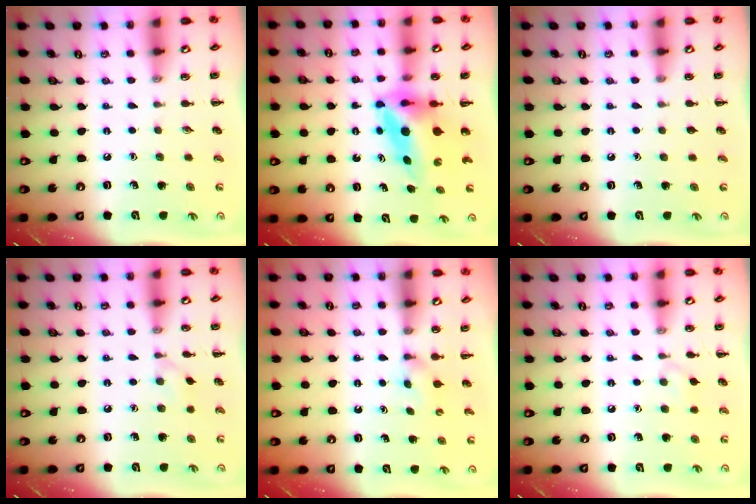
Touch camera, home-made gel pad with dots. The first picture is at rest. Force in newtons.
{"total": 6.8, "press": 6.6, "slide": 1.7}
{"total": 0.6, "press": 0.6, "slide": 0.1}
{"total": 4.2, "press": 3.9, "slide": 1.5}
{"total": 2.3, "press": 2.1, "slide": 0.9}
{"total": 4.2, "press": 3.9, "slide": 1.5}